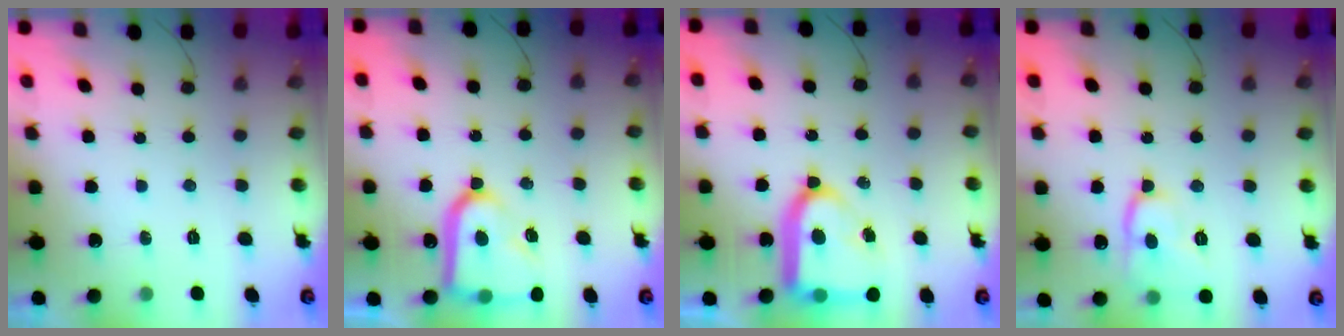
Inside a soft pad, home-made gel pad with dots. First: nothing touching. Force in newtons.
{"total": 16.1, "press": 16.1, "slide": 1.2}
{"total": 16.9, "press": 16.8, "slide": 1.6}
{"total": 12.7, "press": 12.7, "slide": 1.2}